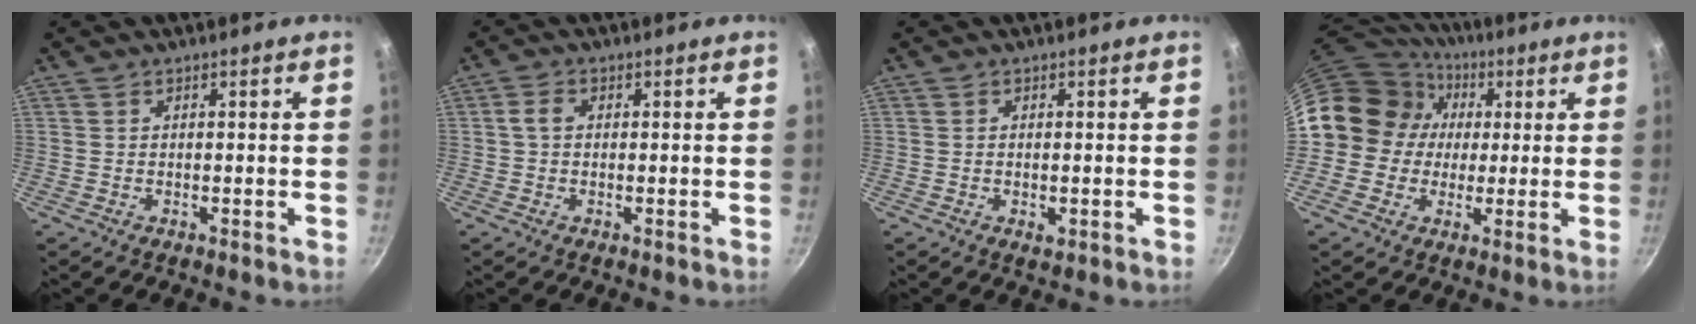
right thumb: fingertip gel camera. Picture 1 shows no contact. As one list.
[{"total": 2.3, "force": [0.2, 1.5, 1.7], "torque": [-0.035, 0.010, 0.001]}, {"total": 1.5, "force": [-0.3, 0.8, 1.2], "torque": [-0.018, -0.003, -0.005]}, {"total": 14.9, "force": [1.2, 13.7, 5.6], "torque": [-0.064, 0.029, 0.002]}]